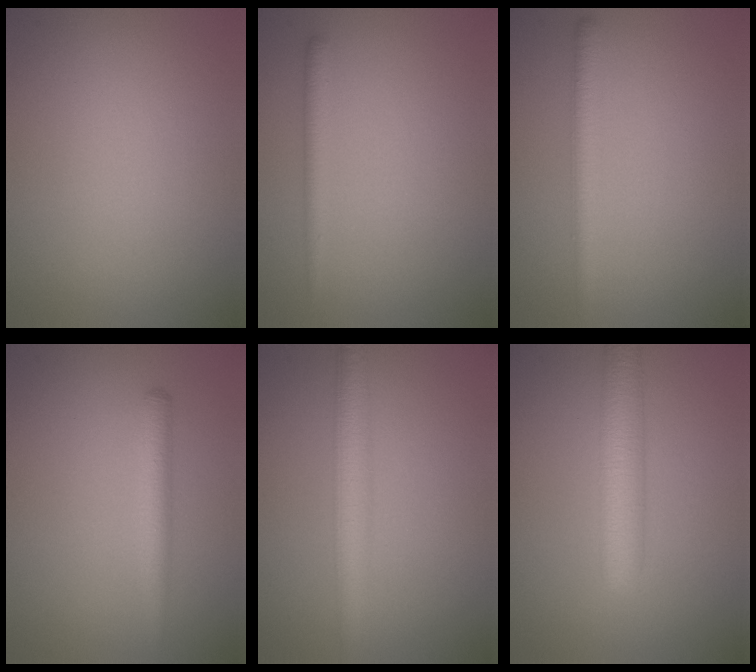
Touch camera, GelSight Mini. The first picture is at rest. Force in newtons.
{"total": 1.4, "press": 1.4, "slide": 0.1}
{"total": 2.3, "press": 2.3, "slide": 0.1}
{"total": 2.2, "press": 2.2, "slide": 0.1}
{"total": 4.1, "press": 4.1, "slide": 0.1}
{"total": 5.0, "press": 5.0, "slide": 0.1}